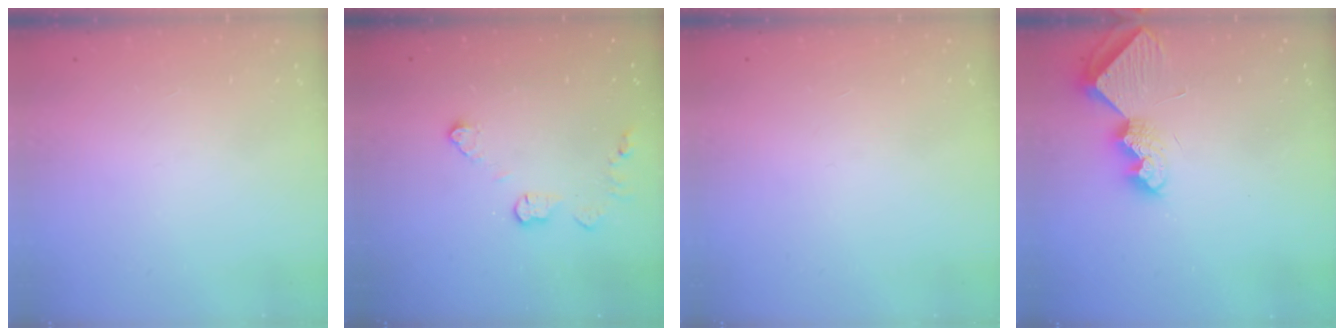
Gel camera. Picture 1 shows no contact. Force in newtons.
{"total": 5.8, "press": 5.8, "slide": 0.1}
{"total": 0.0}
{"total": 9.1, "press": 9.1, "slide": 0.2}